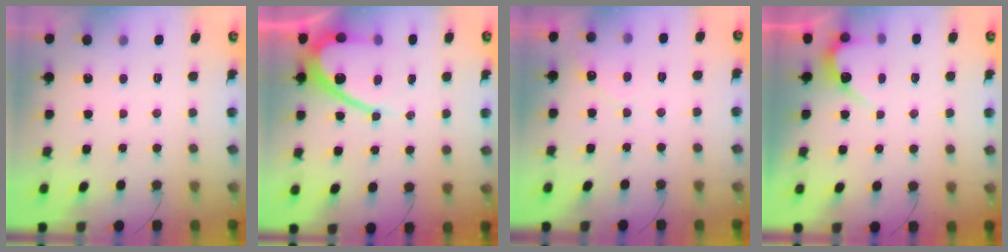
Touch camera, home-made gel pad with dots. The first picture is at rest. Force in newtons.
{"total": 12.6, "press": 12.6, "slide": 0.9}
{"total": 2.9, "press": 2.9, "slide": 0.1}
{"total": 3.9, "press": 3.9, "slide": 0.2}